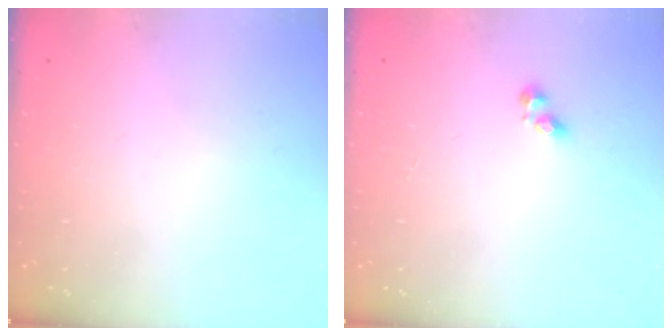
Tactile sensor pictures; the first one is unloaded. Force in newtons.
{"total": 3.0, "press": 2.9, "slide": 0.6}